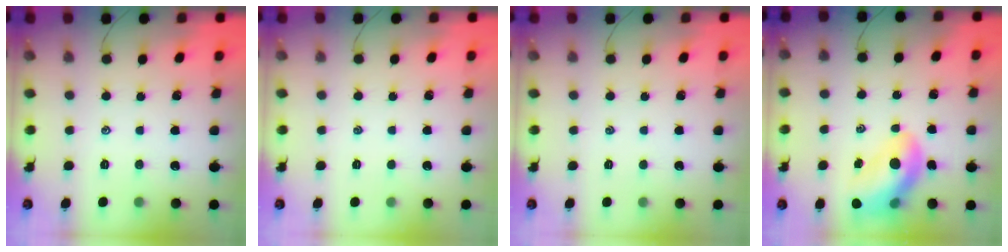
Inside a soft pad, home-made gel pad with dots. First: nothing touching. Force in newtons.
{"total": 0.0}
{"total": 0.0}
{"total": 13.8, "press": 13.2, "slide": 4.1}